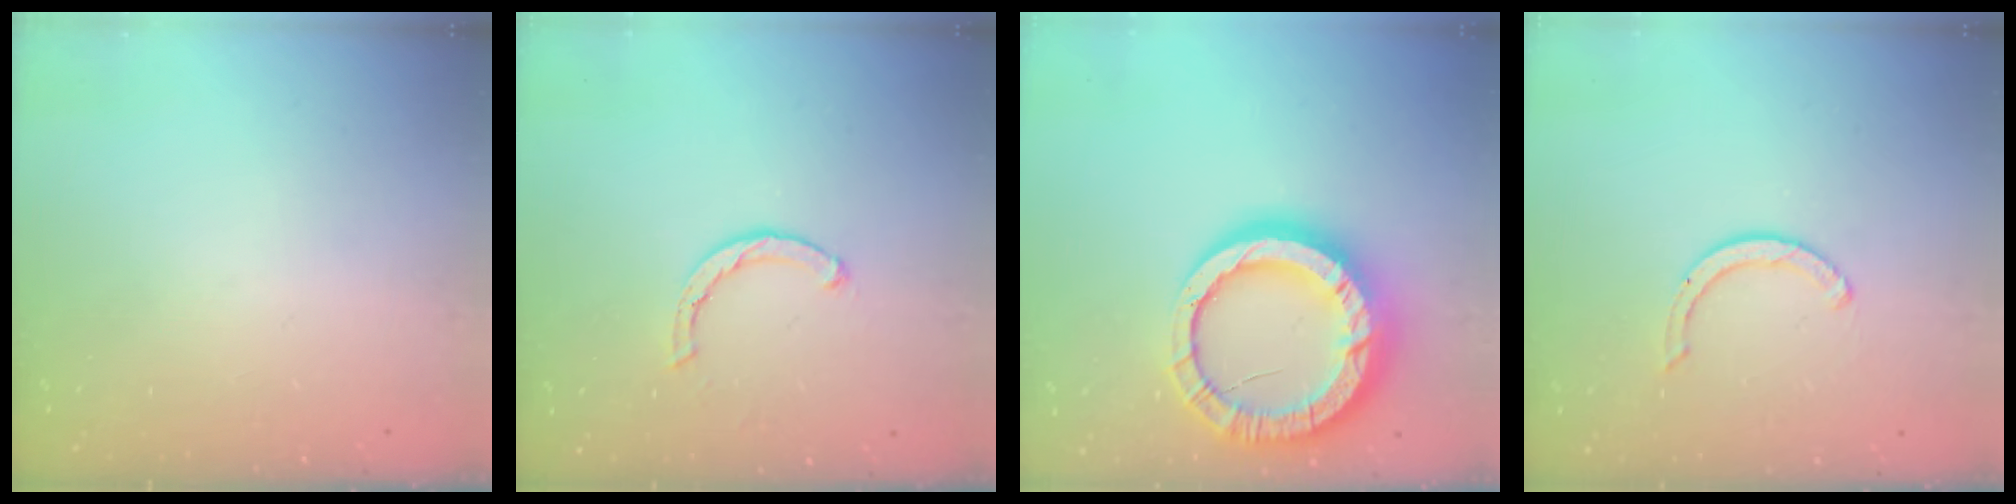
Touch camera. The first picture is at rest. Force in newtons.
{"total": 2.1, "press": 2.1, "slide": 0.1}
{"total": 21.5, "press": 21.5, "slide": 1.8}
{"total": 4.2, "press": 4.2, "slide": 0.3}